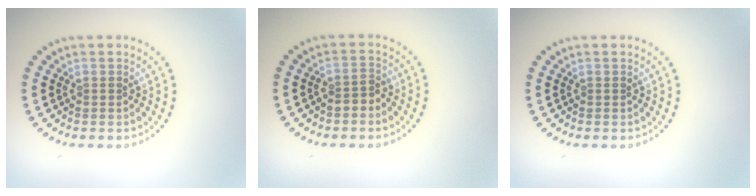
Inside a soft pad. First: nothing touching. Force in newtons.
{"total": 1.4, "press": 1.2, "slide": 0.7}
{"total": 0.0}